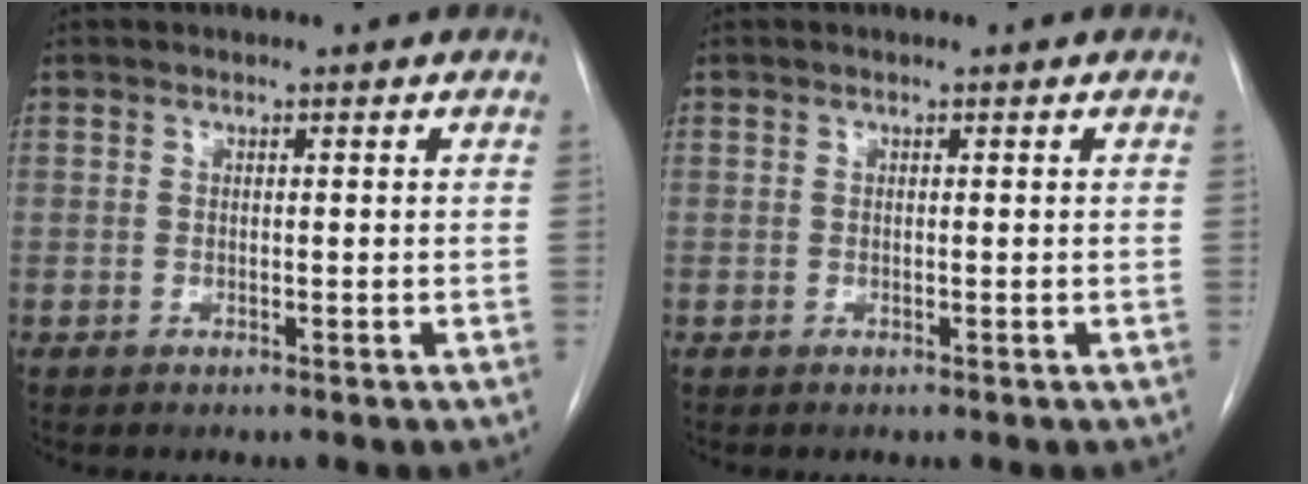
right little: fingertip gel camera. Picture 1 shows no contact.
{"total": 0.0}